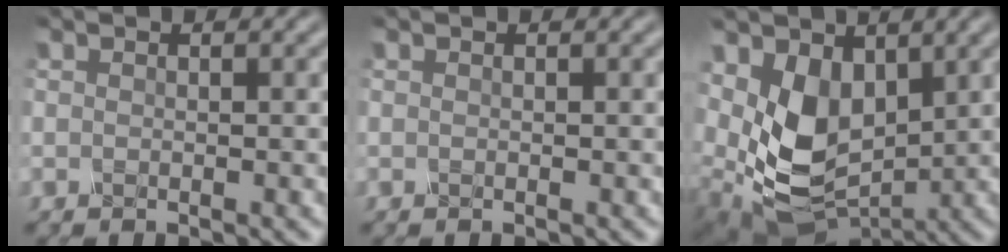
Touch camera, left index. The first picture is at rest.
{"total": 0.0}
{"total": 6.6, "force": [1.3, 4.5, 4.5], "torque": [-0.120, -0.025, 0.044]}